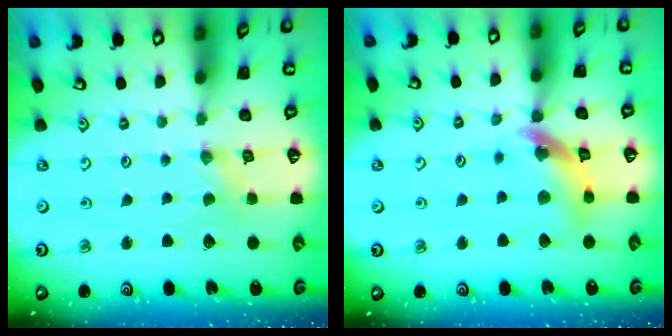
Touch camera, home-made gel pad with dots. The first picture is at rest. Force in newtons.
{"total": 12.8, "press": 12.7, "slide": 1.3}